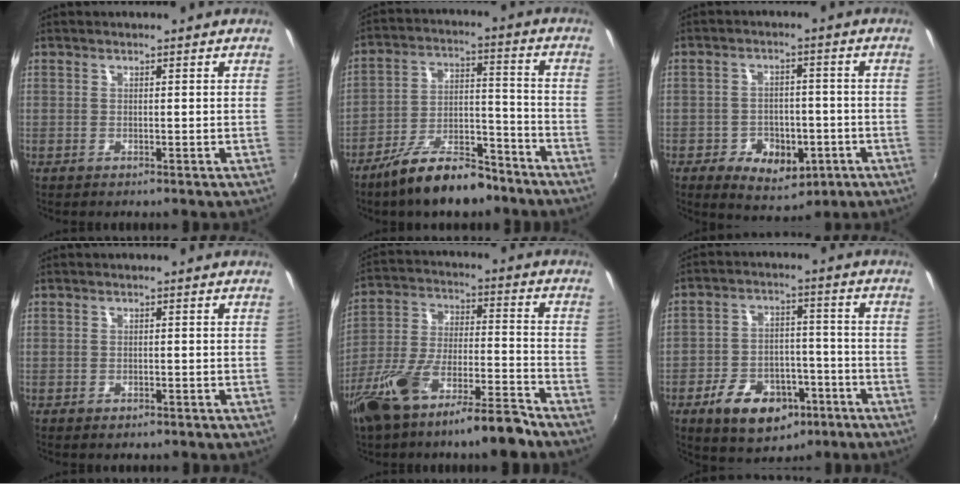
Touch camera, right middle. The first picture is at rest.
{"total": 13.6, "force": [-10.2, 5.0, 7.5], "torque": [-0.139, 0.017, -0.165]}
{"total": 9.5, "force": [-4.3, 6.6, 5.4], "torque": [-0.108, 0.005, -0.049]}
{"total": 1.3, "force": [-0.9, 0.8, 0.6], "torque": [-0.011, -0.003, -0.013]}
{"total": 16.4, "force": [-11.5, 3.9, 11.0], "torque": [-0.222, -0.012, -0.202]}
{"total": 12.5, "force": [-6.8, 7.5, 7.2], "torque": [-0.154, 0.010, -0.097]}